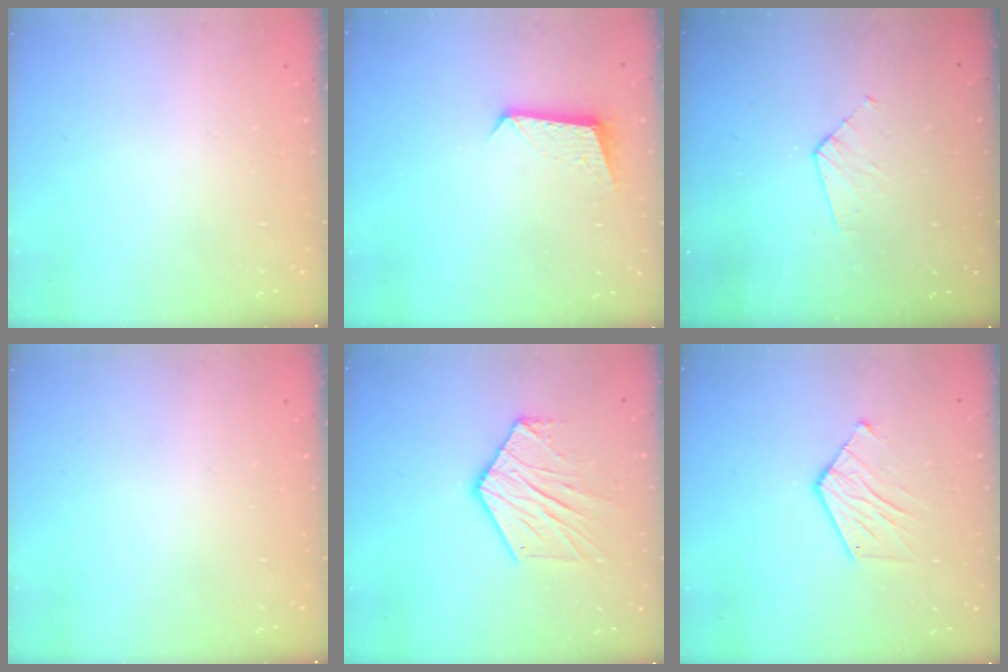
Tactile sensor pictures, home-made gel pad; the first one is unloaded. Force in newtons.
{"total": 7.0, "press": 6.9, "slide": 0.5}
{"total": 3.3, "press": 3.2, "slide": 0.2}
{"total": 0.0}
{"total": 12.3, "press": 12.3, "slide": 0.9}
{"total": 9.6, "press": 9.6, "slide": 0.7}